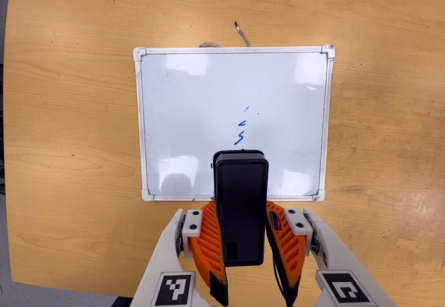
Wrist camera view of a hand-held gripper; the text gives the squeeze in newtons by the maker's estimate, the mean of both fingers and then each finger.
{"total": 5.4, "left": 4.9, "right": 6.0}